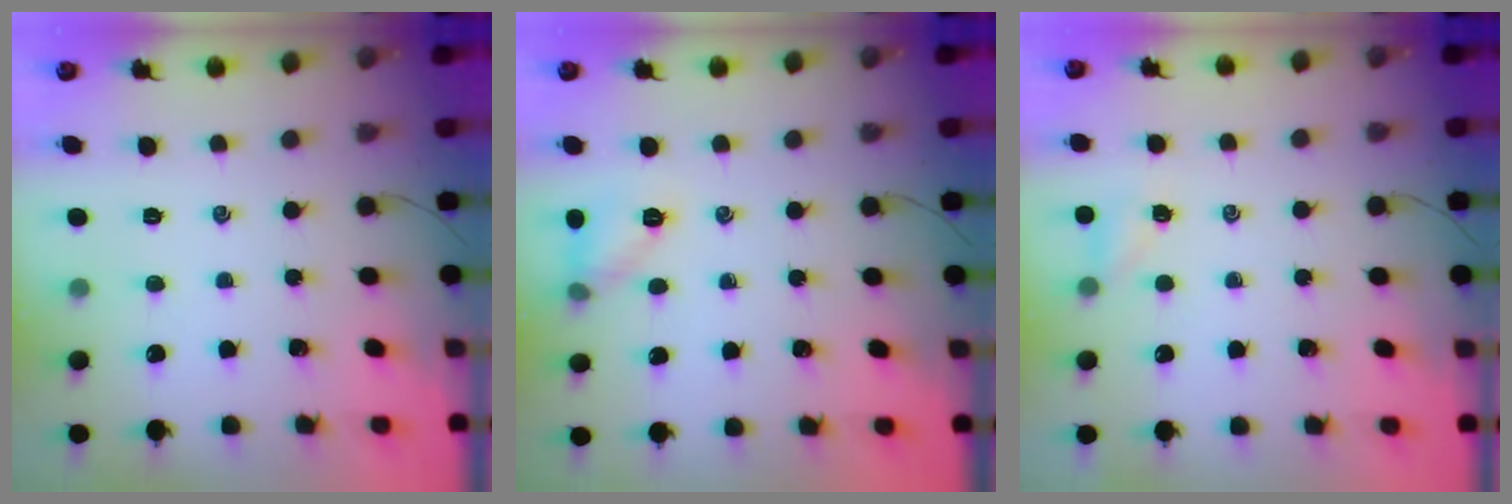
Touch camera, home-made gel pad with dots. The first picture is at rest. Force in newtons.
{"total": 7.2, "press": 7.1, "slide": 1.6}
{"total": 2.4, "press": 2.3, "slide": 0.9}